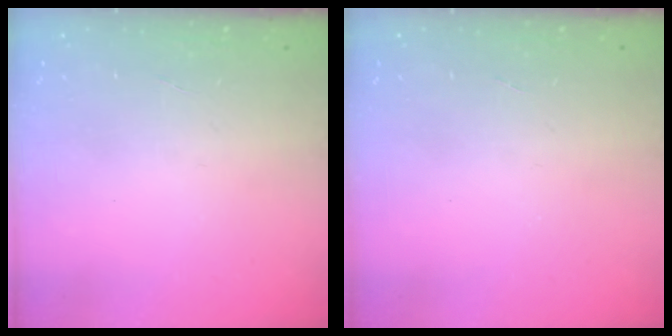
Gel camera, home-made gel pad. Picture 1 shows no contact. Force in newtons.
{"total": 0.0}